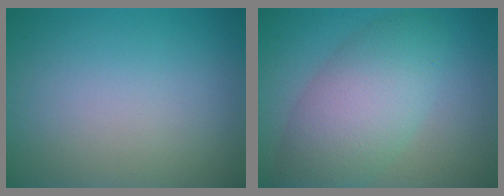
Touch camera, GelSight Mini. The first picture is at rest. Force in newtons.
{"total": 6.8, "press": 6.8, "slide": 0.2}